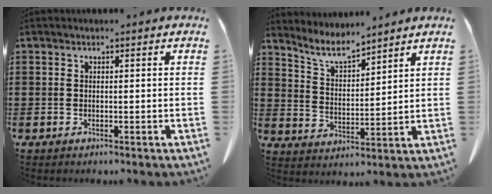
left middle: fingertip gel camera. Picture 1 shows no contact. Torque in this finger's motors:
{"motor_torque": [-0.23, 0.31, 0.17, 0.05]}